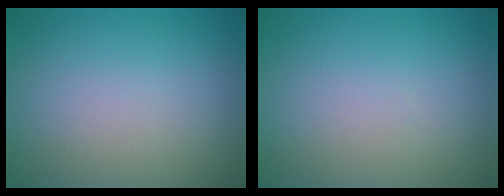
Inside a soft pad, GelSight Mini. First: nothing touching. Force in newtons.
{"total": 0.0}